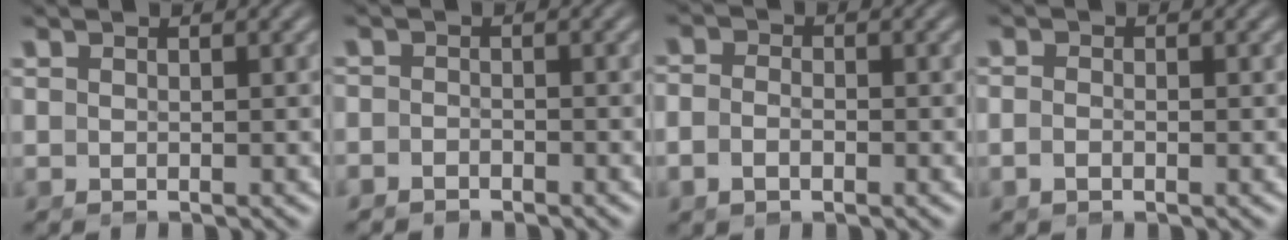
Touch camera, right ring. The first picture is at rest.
{"total": 2.0, "force": [-1.8, 0.8, -0.2], "torque": [-0.003, -0.016, -0.027]}
{"total": 2.3, "force": [-1.1, 1.6, 1.4], "torque": [-0.035, -0.009, -0.019]}
{"total": 1.1, "force": [-0.8, 0.3, 0.8], "torque": [-0.020, -0.006, -0.013]}